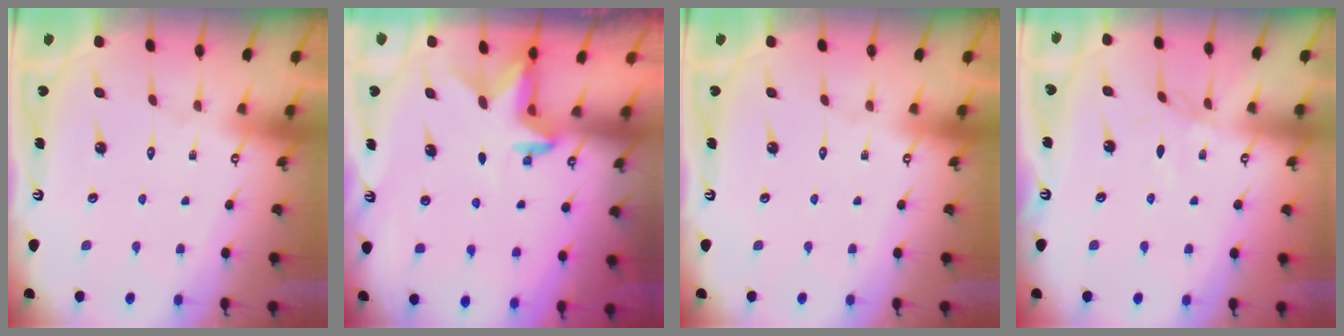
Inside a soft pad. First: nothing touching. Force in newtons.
{"total": 2.8, "press": 2.8, "slide": 0.7}
{"total": 0.0}
{"total": 2.2, "press": 2.2, "slide": 0.4}